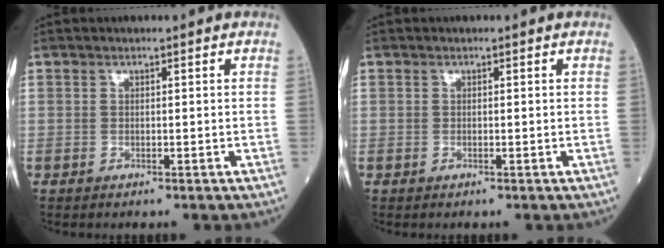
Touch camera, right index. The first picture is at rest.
{"total": 0.0}